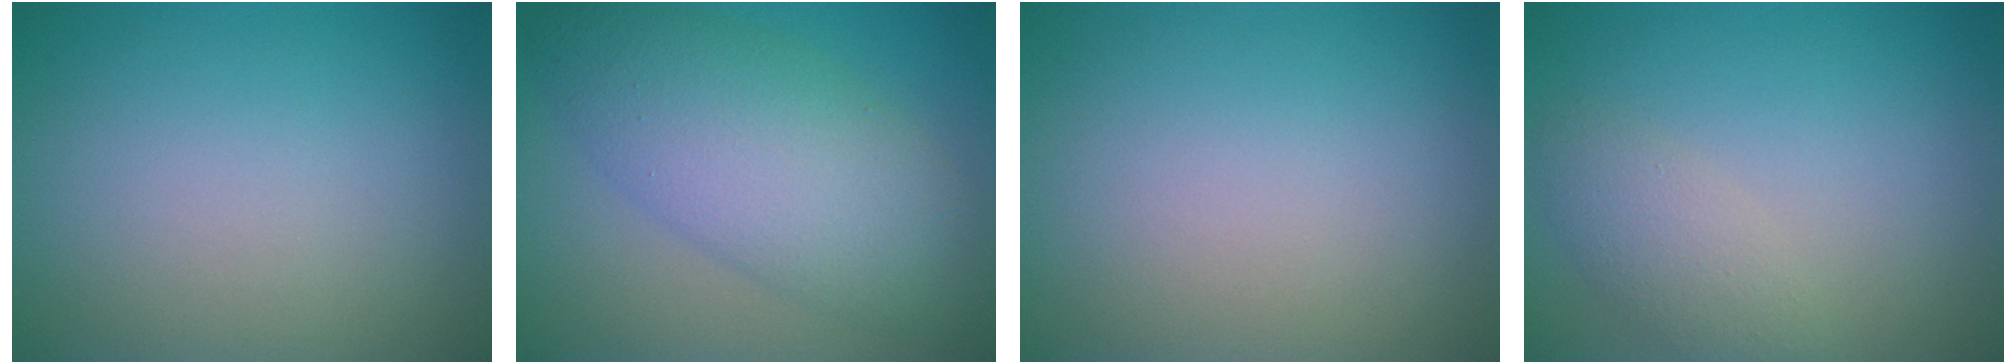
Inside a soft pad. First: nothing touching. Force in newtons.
{"total": 8.2, "press": 8.2, "slide": 0.2}
{"total": 0.0}
{"total": 2.4, "press": 2.4, "slide": 0.2}